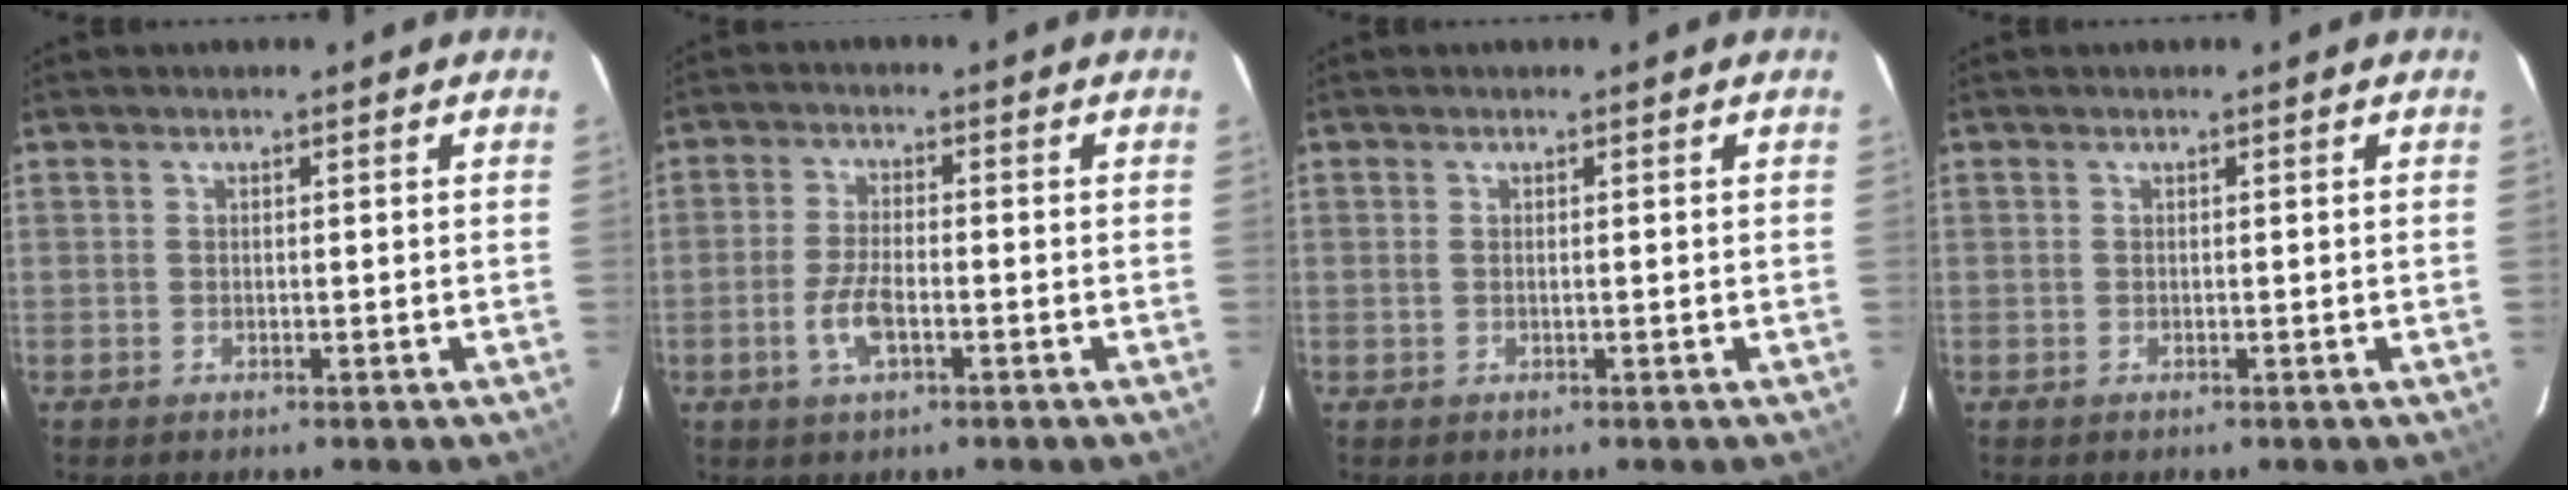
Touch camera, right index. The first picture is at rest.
{"total": 5.7, "force": [-2.2, 1.9, 4.9], "torque": [-0.107, -0.002, -0.042]}
{"total": 0.6, "force": [0.1, -0.1, 0.6], "torque": [-0.016, 0.001, 0.002]}
{"total": 0.0}